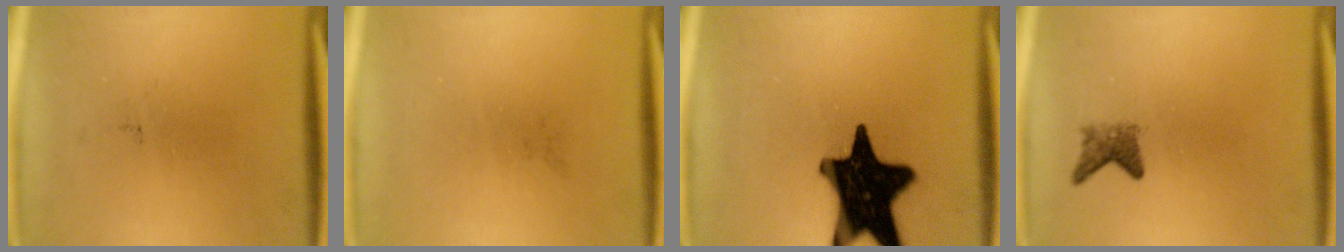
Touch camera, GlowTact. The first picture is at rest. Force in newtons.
{"total": 0.0}
{"total": 19.9}
{"total": 2.1}